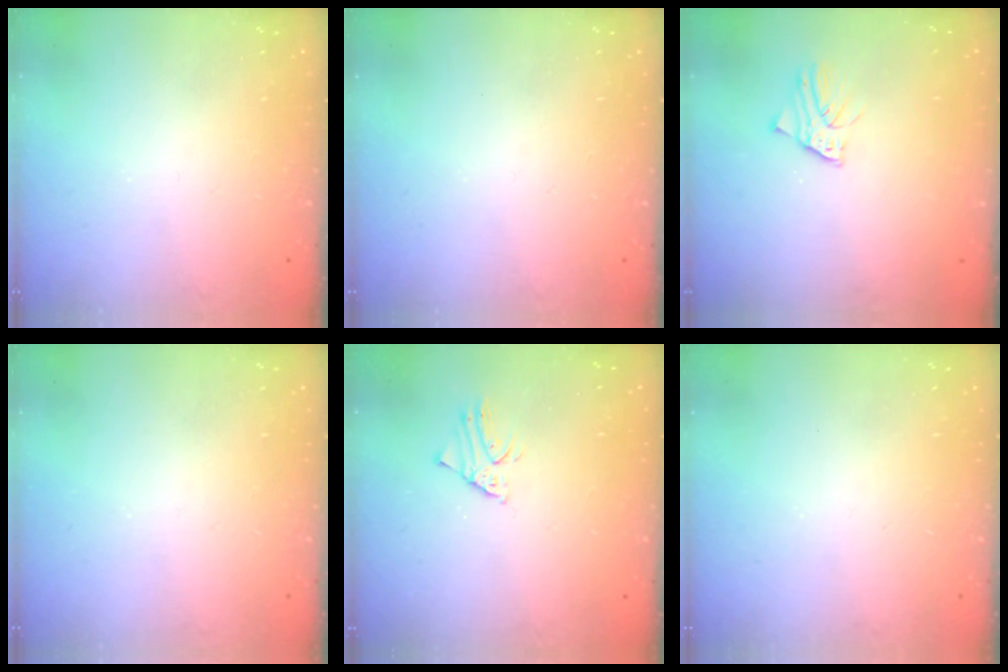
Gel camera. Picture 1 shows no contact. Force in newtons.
{"total": 0.0}
{"total": 1.6, "press": 1.6, "slide": 0.3}
{"total": 0.0}
{"total": 1.6, "press": 1.6, "slide": 0.1}
{"total": 0.0}